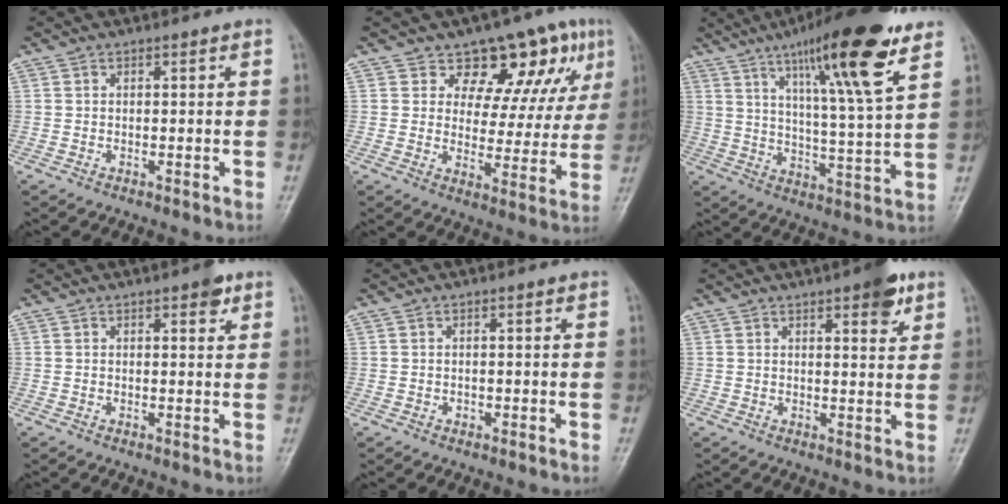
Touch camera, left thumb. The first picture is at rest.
{"total": 14.0, "force": [8.2, 7.8, 8.2], "torque": [-0.045, -0.037, 0.109]}
{"total": 18.8, "force": [10.8, 2.2, 15.2], "torque": [-0.231, -0.048, 0.170]}
{"total": 2.7, "force": [1.6, 1.1, 1.9], "torque": [-0.017, -0.005, 0.017]}
{"total": 0.6, "force": [-0.2, 0.5, 0.2], "torque": [-0.002, 0.001, -0.003]}
{"total": 6.0, "force": [3.5, 1.9, 4.6], "torque": [-0.048, -0.014, 0.040]}